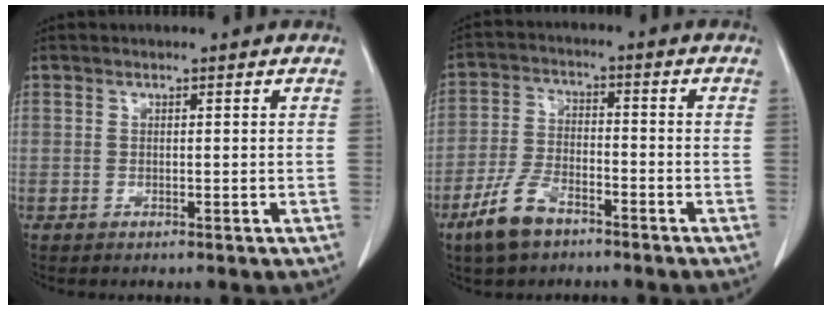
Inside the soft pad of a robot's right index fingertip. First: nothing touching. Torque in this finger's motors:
{"motor_torque": [-0.54, -0.56, -0.62, -0.21]}